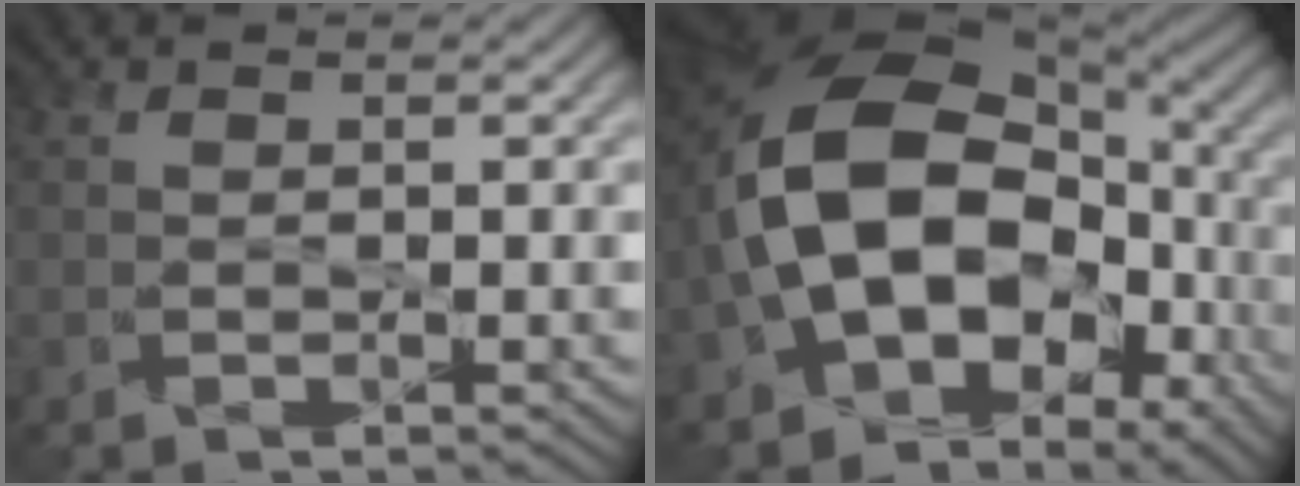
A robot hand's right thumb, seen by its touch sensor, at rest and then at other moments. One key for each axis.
{"total": 16.4, "fx": -2.1, "fy": 11.2, "fz": 11.8, "tx": -0.208, "ty": 0.008, "tz": -0.042}